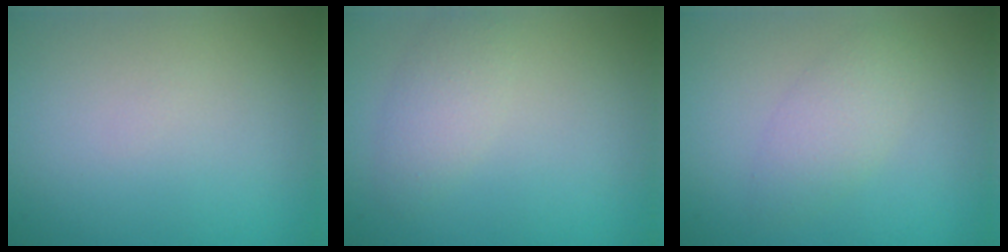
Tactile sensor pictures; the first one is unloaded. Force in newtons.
{"total": 2.2, "press": 2.2, "slide": 0.1}
{"total": 2.4, "press": 2.4, "slide": 0.1}